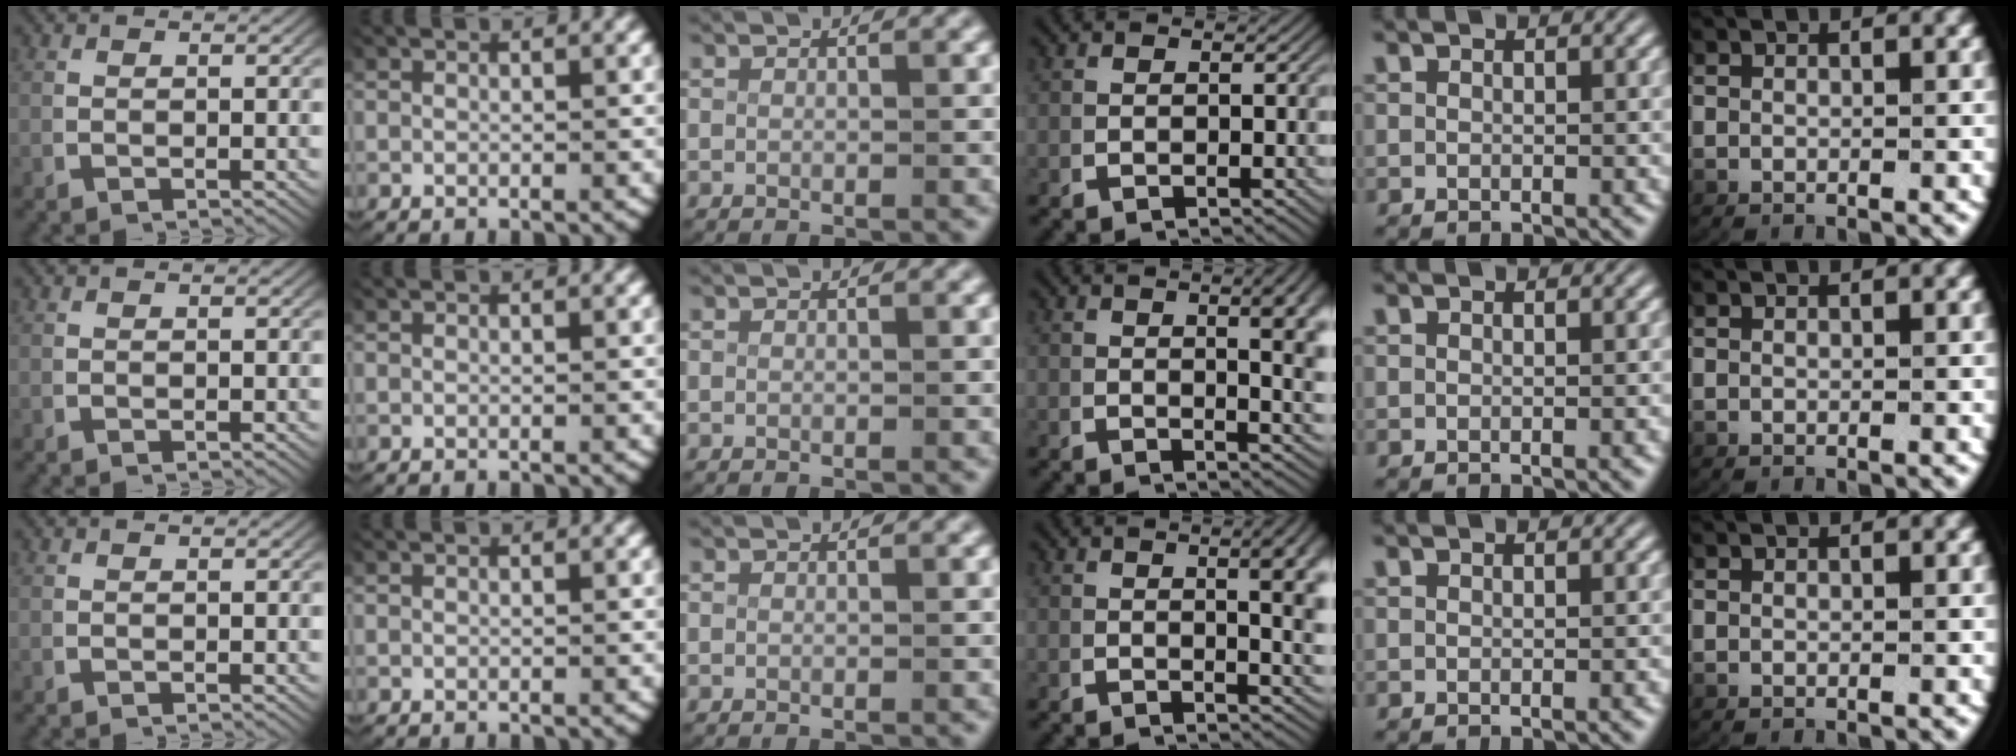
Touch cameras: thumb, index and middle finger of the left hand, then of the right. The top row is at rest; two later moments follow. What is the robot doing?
{"motion": "lift_and_place", "object": "plastic wrap"}